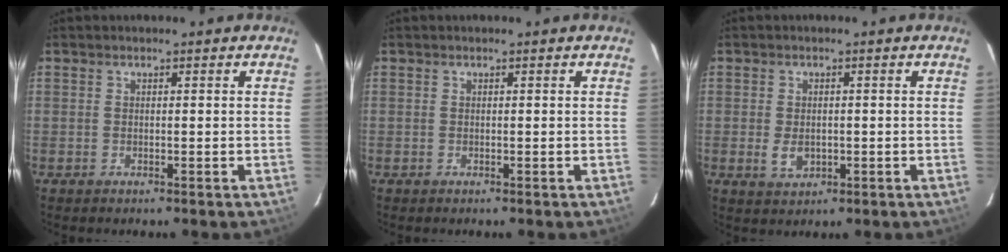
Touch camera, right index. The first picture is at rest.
{"total": 0.0}
{"total": 3.6, "force": [-0.7, 2.5, 2.5], "torque": [-0.049, -0.004, -0.007]}